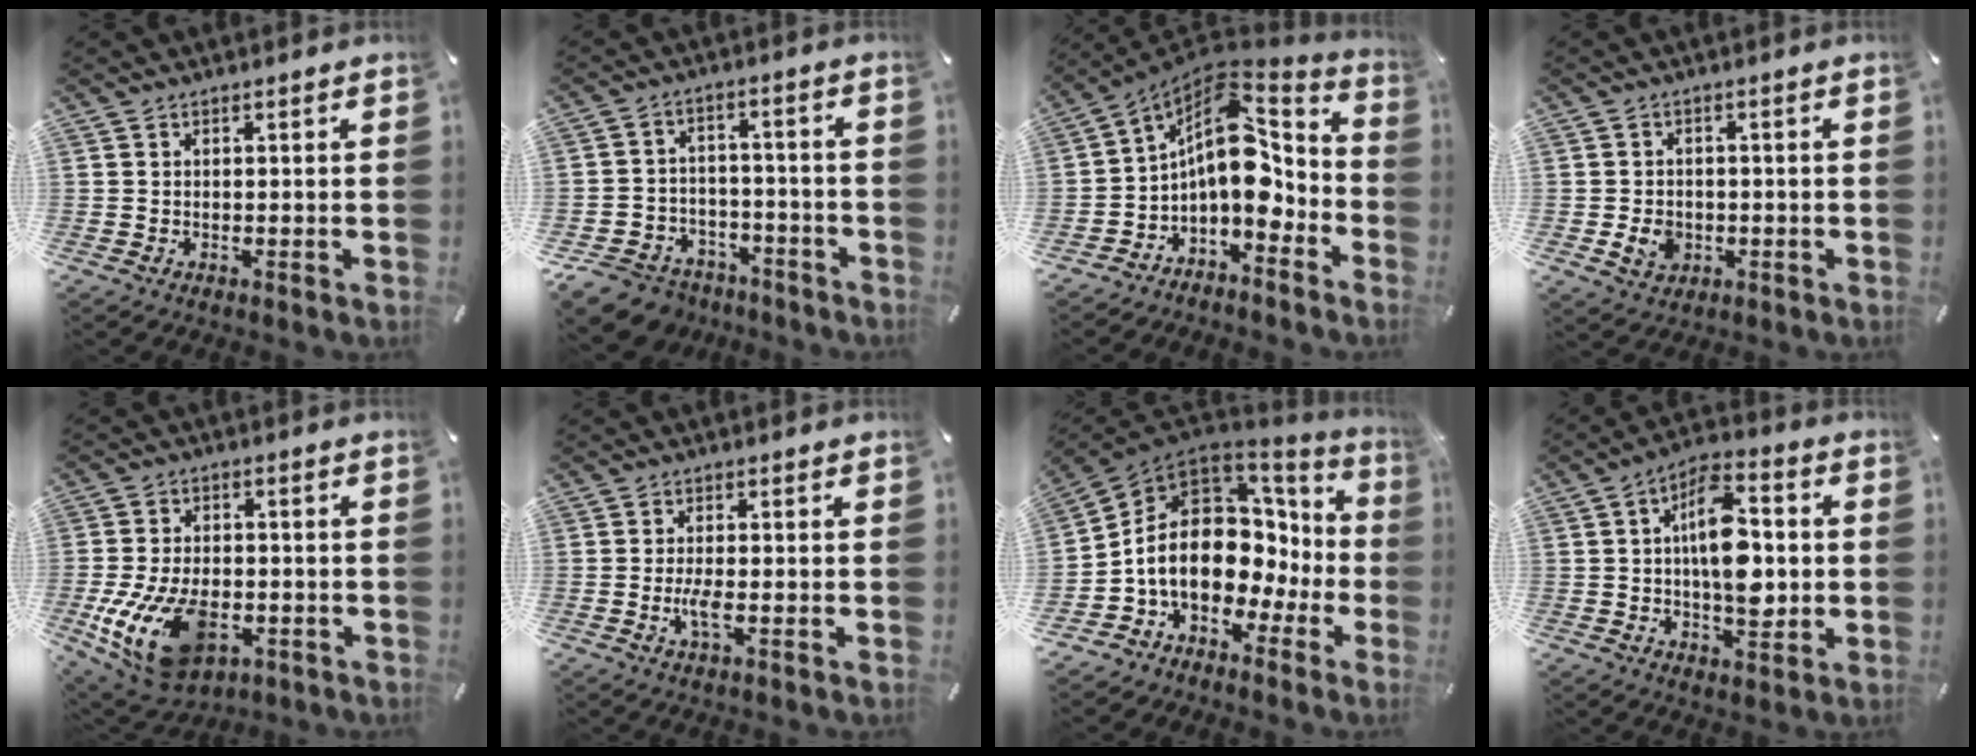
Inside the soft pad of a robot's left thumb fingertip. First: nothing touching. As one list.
[{"total": 8.9, "force": [-6.4, 5.8, 2.2], "torque": [-0.044, 0.038, -0.117]}, {"total": 14.0, "force": [0.7, 9.2, 10.6], "torque": [-0.192, -0.028, 0.008]}, {"total": 4.7, "force": [-0.9, 4.1, 2.3], "torque": [-0.035, -0.004, -0.020]}, {"total": 17.2, "force": [-4.9, 10.4, 12.7], "torque": [-0.252, 0.009, -0.074]}, {"total": 3.7, "force": [-0.9, 0.8, 3.5], "torque": [-0.079, -0.009, -0.020]}, {"total": 16.6, "force": [-0.2, 12.3, 11.1], "torque": [-0.222, -0.019, -0.003]}, {"total": 14.8, "force": [0.5, 8.1, 12.3], "torque": [-0.203, -0.004, 0.006]}]